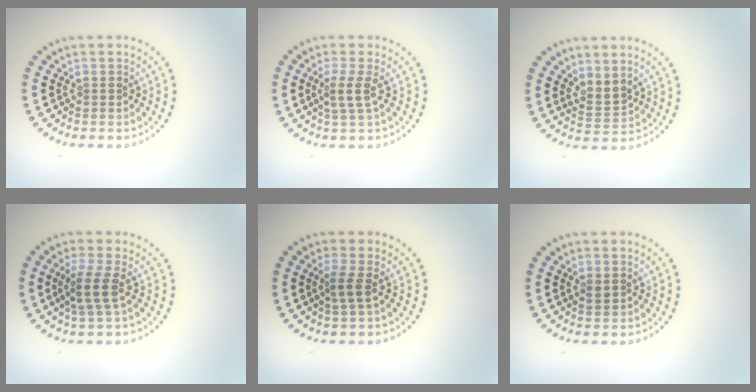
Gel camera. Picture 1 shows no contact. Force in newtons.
{"total": 2.1, "press": 1.6, "slide": 1.4}
{"total": 2.1, "press": 1.6, "slide": 1.3}
{"total": 2.5, "press": 1.9, "slide": 1.6}
{"total": 1.6, "press": 1.2, "slide": 1.1}
{"total": 1.0, "press": 1.0, "slide": 0.2}